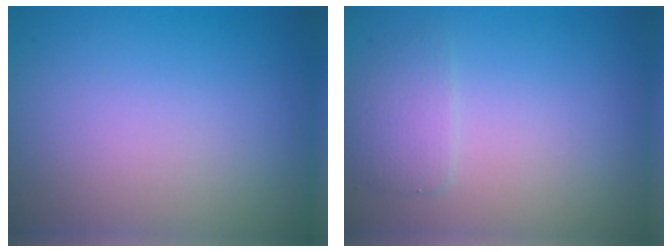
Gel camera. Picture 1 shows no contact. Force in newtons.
{"total": 2.0, "press": 2.0, "slide": 0.2}